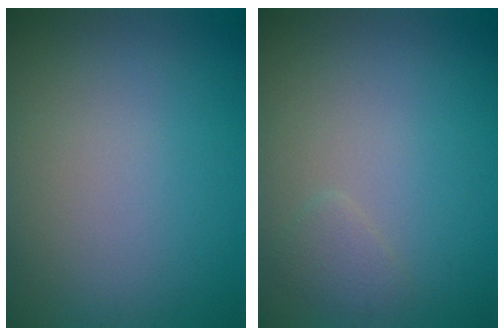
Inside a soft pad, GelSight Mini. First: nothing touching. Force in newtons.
{"total": 1.1, "press": 1.1, "slide": 0.1}